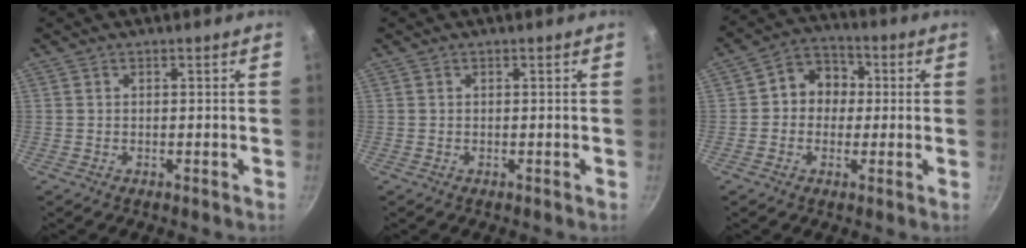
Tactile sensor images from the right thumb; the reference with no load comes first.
{"total": 0.0}
{"total": 8.2, "force": [0.4, 7.2, 3.9], "torque": [-0.018, 0.018, -0.012]}